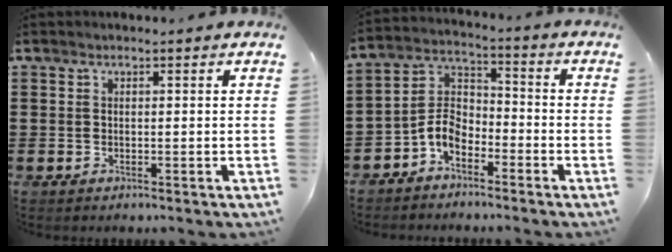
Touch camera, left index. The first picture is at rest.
{"total": 5.9, "force": [-3.9, 3.3, 2.9], "torque": [-0.084, 0.000, -0.088]}